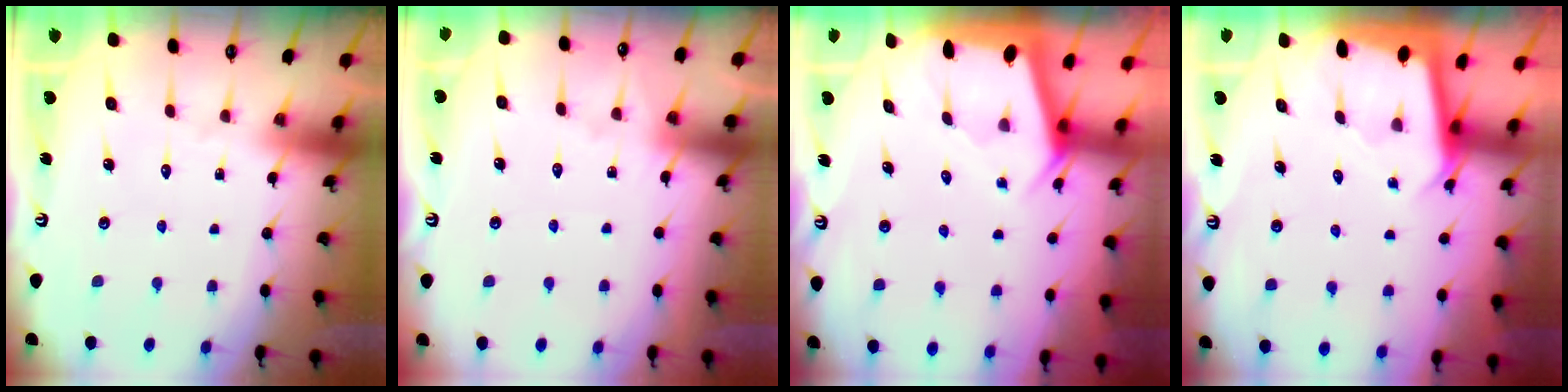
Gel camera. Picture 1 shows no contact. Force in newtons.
{"total": 3.6, "press": 3.6, "slide": 0.6}
{"total": 2.2, "press": 2.2, "slide": 0.3}
{"total": 1.9, "press": 1.9, "slide": 0.1}